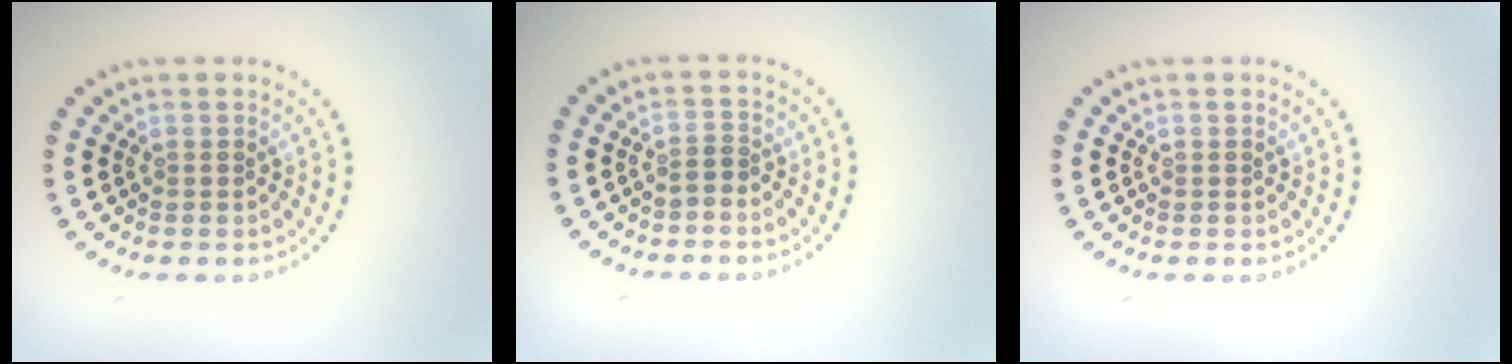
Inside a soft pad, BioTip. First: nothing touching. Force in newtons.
{"total": 0.8, "press": 0.5, "slide": 0.6}
{"total": 0.0}